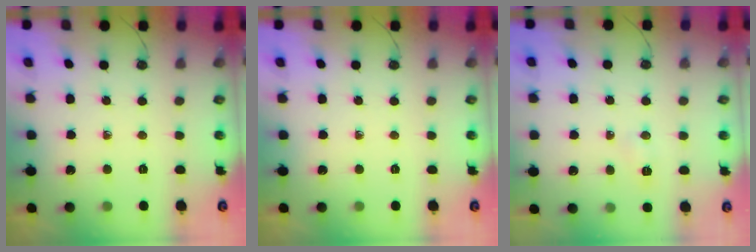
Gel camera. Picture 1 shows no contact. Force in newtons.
{"total": 0.0}
{"total": 5.9, "press": 5.8, "slide": 1.1}